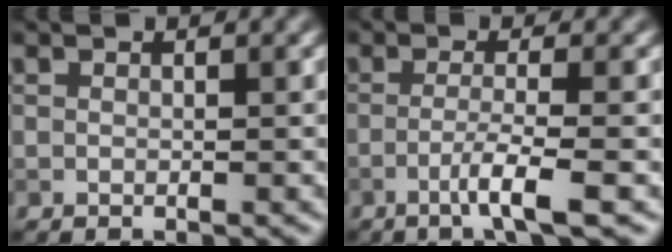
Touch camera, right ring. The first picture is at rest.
{"total": 3.4, "force": [-1.5, 0.2, 3.0], "torque": [-0.052, 0.001, -0.040]}